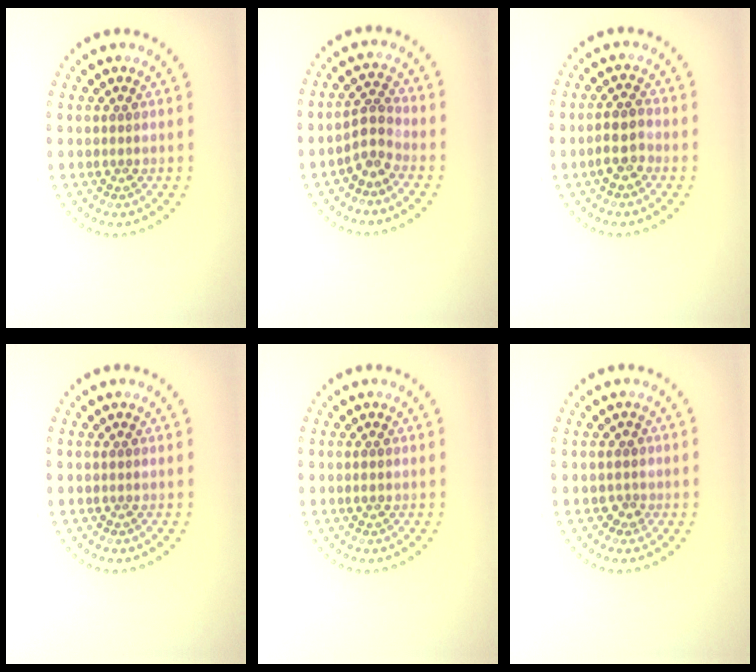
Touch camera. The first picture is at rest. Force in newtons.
{"total": 2.3, "press": 1.8, "slide": 1.5}
{"total": 2.4, "press": 2.2, "slide": 0.7}
{"total": 0.0}
{"total": 0.9, "press": 0.9, "slide": 0.0}
{"total": 1.3, "press": 1.1, "slide": 0.6}